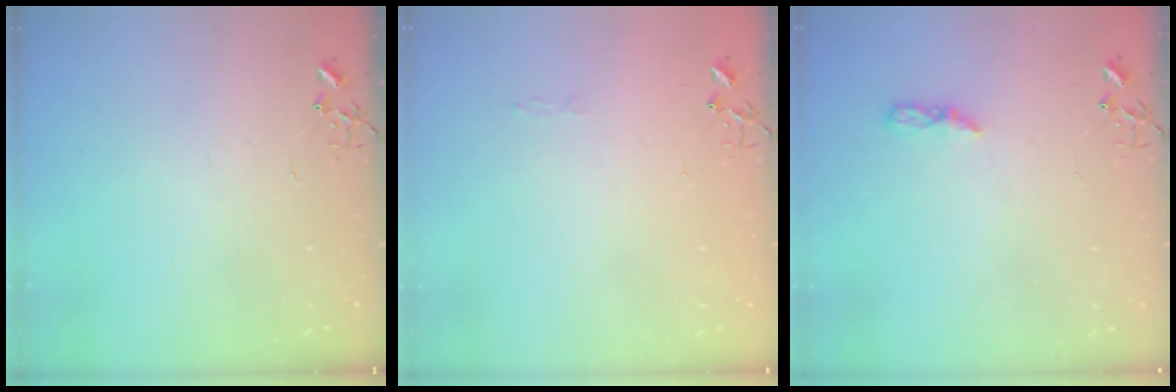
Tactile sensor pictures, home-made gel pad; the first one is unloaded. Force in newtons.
{"total": 2.6, "press": 2.6, "slide": 0.3}
{"total": 6.0, "press": 6.0, "slide": 0.7}